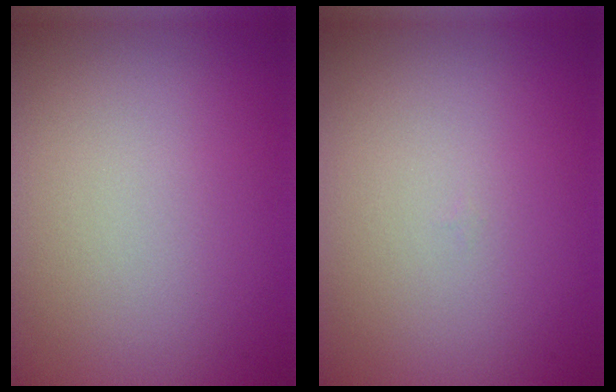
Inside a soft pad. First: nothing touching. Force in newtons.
{"total": 0.0}